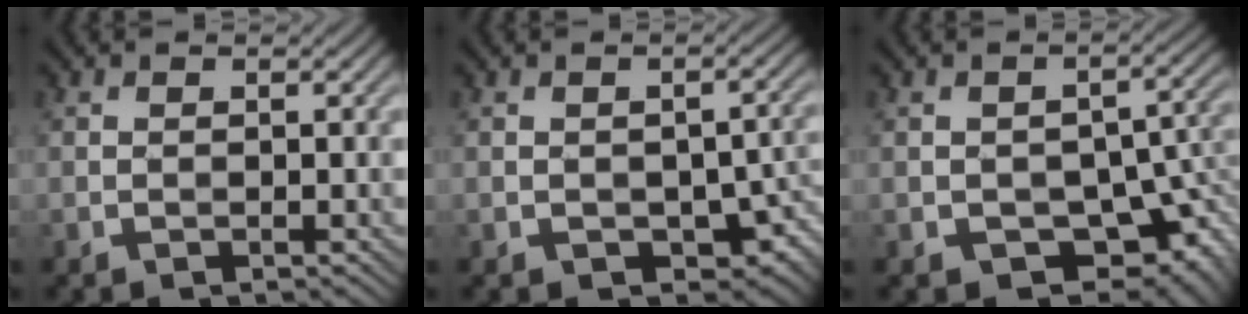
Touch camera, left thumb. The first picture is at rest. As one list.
[{"total": 7.5, "force": [-2.8, 4.3, 5.4], "torque": [-0.079, -0.020, -0.030]}, {"total": 11.1, "force": [-5.0, 6.5, 7.5], "torque": [-0.098, -0.014, -0.066]}]